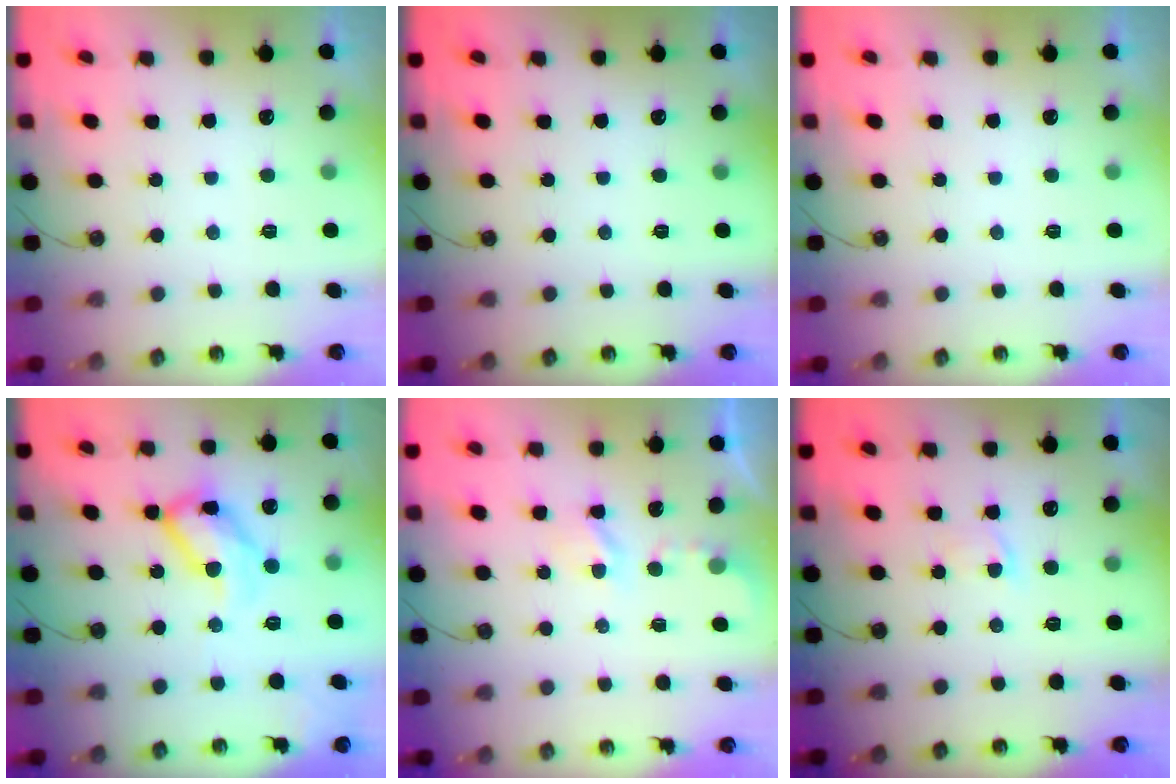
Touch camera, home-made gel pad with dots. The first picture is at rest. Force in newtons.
{"total": 0.0}
{"total": 0.0}
{"total": 15.7, "press": 15.7, "slide": 0.7}
{"total": 2.7, "press": 2.7, "slide": 0.5}
{"total": 1.6, "press": 1.6, "slide": 0.3}